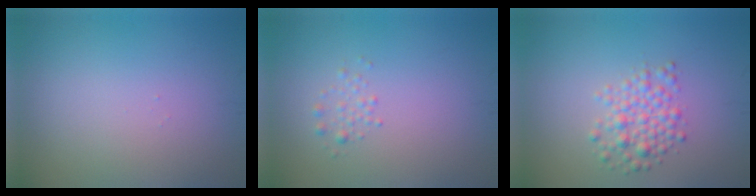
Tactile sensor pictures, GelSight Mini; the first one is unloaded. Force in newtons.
{"total": 1.0, "press": 1.0, "slide": 0.0}
{"total": 3.0, "press": 3.0, "slide": 0.2}